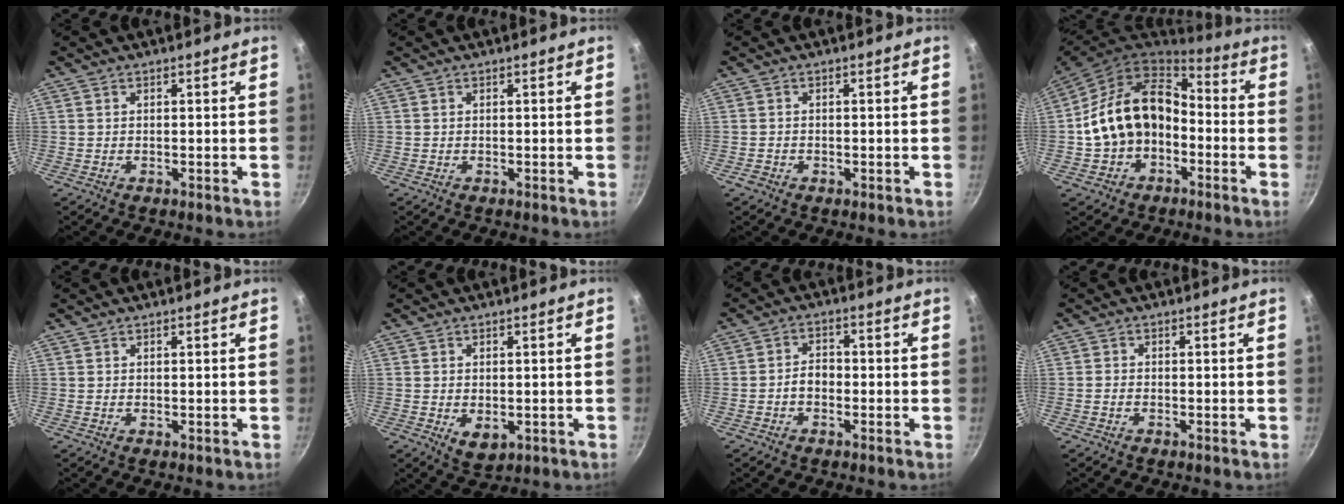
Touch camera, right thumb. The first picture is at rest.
{"total": 0.0}
{"total": 1.3, "force": [-0.7, 1.0, 0.4], "torque": [-0.008, 0.002, -0.010]}
{"total": 16.3, "force": [-2.4, 12.2, 10.5], "torque": [-0.165, 0.059, -0.044]}
{"total": 0.0}
{"total": 4.2, "force": [-0.5, 2.8, 3.0], "torque": [-0.044, -0.012, 0.000]}
{"total": 3.3, "force": [-1.1, 2.4, 2.0], "torque": [-0.019, 0.021, -0.023]}
{"total": 0.8, "force": [-0.5, 0.5, 0.3], "torque": [-0.006, 0.004, -0.012]}